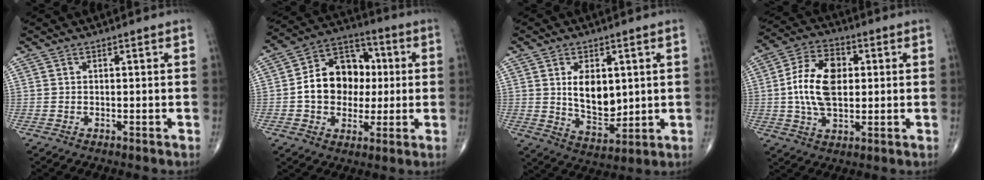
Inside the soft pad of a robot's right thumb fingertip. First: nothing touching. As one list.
[{"total": 14.8, "force": [0.2, 11.5, 9.3], "torque": [-0.106, 0.029, -0.001]}, {"total": 6.5, "force": [1.1, 4.0, 5.0], "torque": [-0.058, -0.016, 0.029]}, {"total": 13.0, "force": [0.9, 8.0, 10.3], "torque": [-0.176, 0.012, 0.013]}]